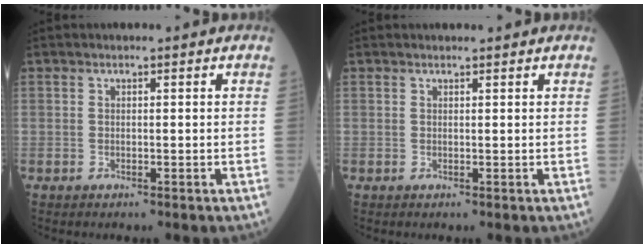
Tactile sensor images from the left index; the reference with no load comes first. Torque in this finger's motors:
{"motor_torque": [0.79, -1.35, -0.17, -0.06]}